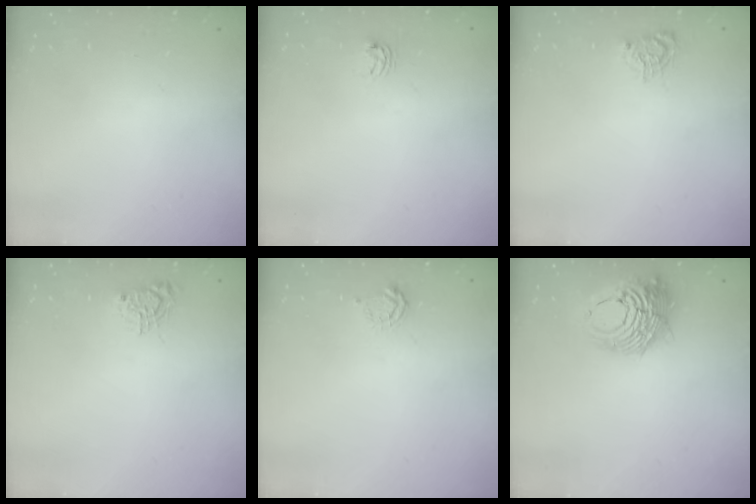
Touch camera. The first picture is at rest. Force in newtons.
{"total": 3.1, "press": 3.1, "slide": 0.4}
{"total": 4.3, "press": 4.2, "slide": 0.4}
{"total": 4.8, "press": 4.8, "slide": 0.4}
{"total": 4.2, "press": 4.2, "slide": 0.5}
{"total": 13.3, "press": 13.2, "slide": 1.4}